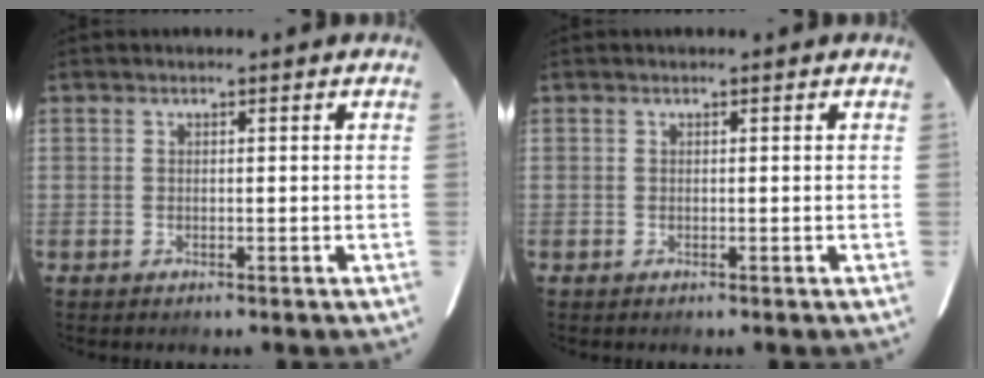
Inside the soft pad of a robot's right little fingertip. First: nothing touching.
{"total": 0.0}